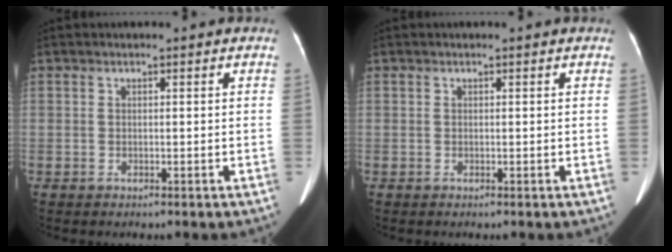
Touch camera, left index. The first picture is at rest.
{"total": 0.0}